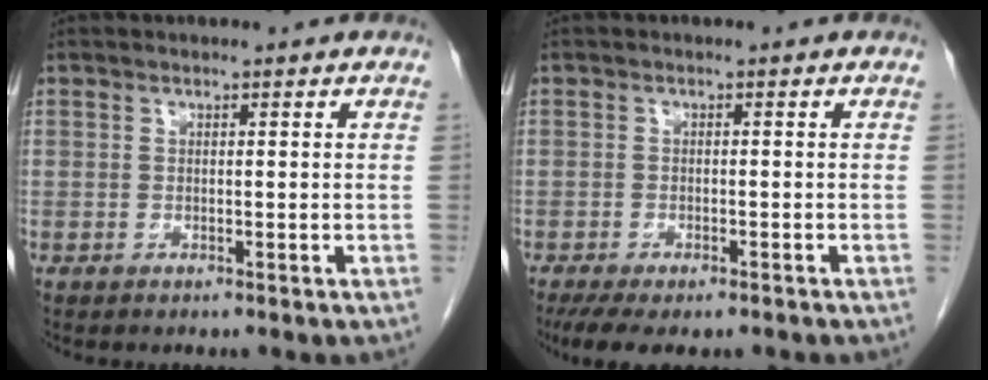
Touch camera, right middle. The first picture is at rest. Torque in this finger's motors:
{"motor_torque": [0.81, -0.60, 0.25, 0.08]}